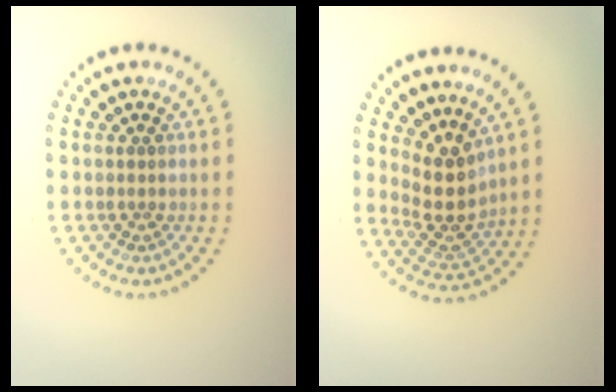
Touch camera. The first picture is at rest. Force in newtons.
{"total": 3.7, "press": 2.8, "slide": 2.4}